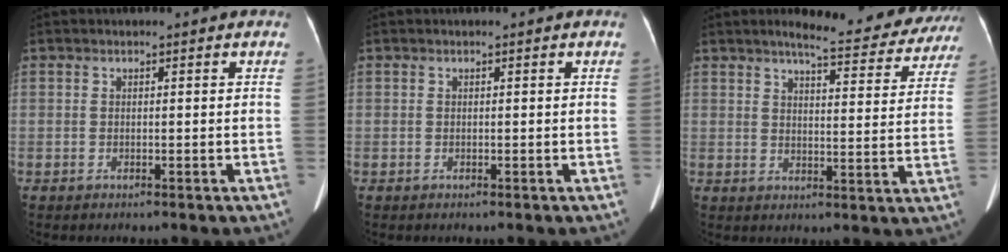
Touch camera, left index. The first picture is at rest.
{"total": 0.0}
{"total": 15.5, "force": [13.8, 2.9, 6.3], "torque": [-0.063, -0.022, 0.150]}